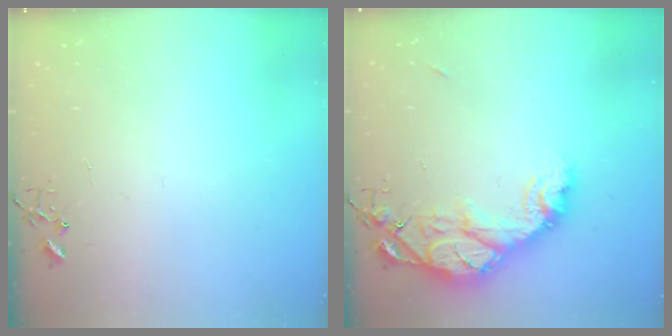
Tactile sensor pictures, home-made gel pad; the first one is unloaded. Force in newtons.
{"total": 15.7, "press": 15.7, "slide": 1.4}